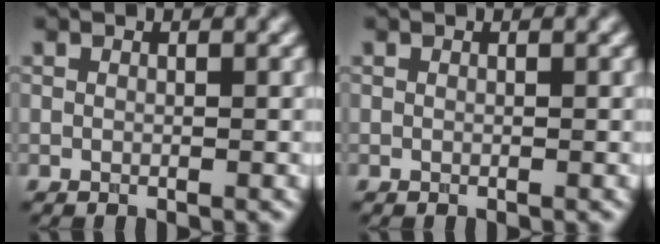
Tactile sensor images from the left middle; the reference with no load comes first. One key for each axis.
{"total": 0.0}